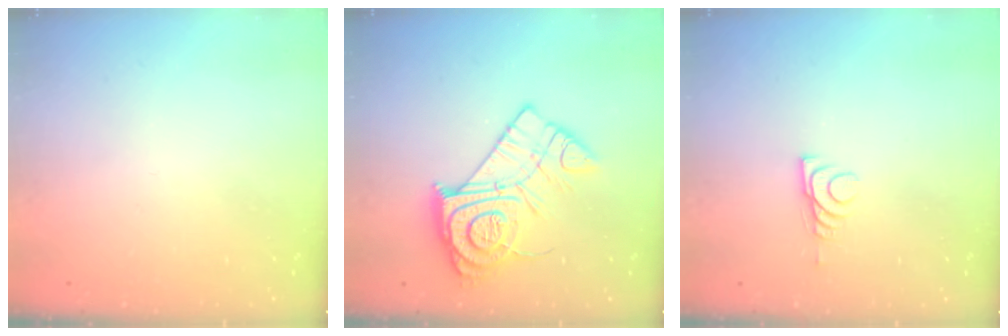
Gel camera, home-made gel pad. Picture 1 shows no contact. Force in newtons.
{"total": 16.1, "press": 16.1, "slide": 1.1}
{"total": 6.6, "press": 6.6, "slide": 0.9}